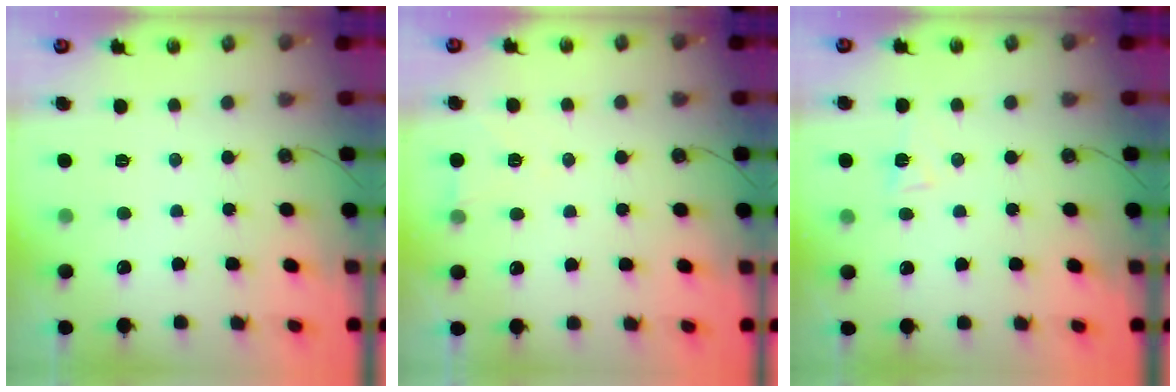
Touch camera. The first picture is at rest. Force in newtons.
{"total": 5.2, "press": 2.9, "slide": 4.3}
{"total": 5.9, "press": 5.8, "slide": 0.8}